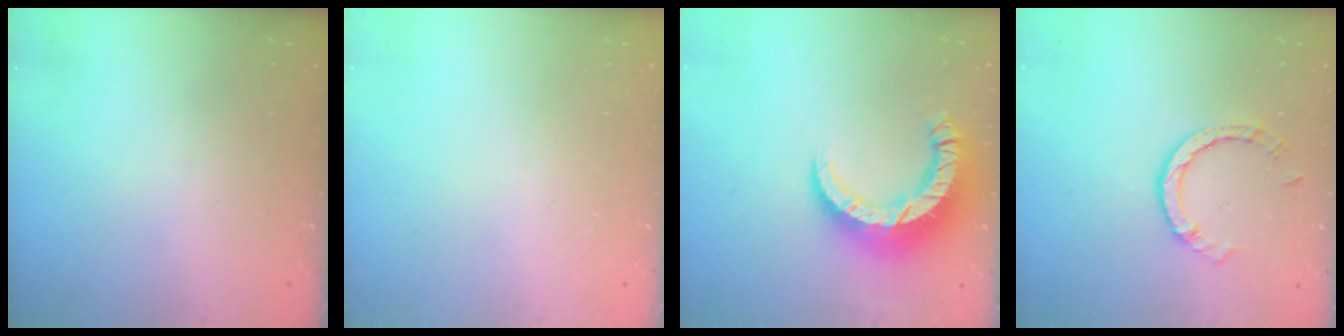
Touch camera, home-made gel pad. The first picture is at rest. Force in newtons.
{"total": 0.0}
{"total": 12.7, "press": 12.7, "slide": 1.2}
{"total": 4.8, "press": 4.8, "slide": 0.4}